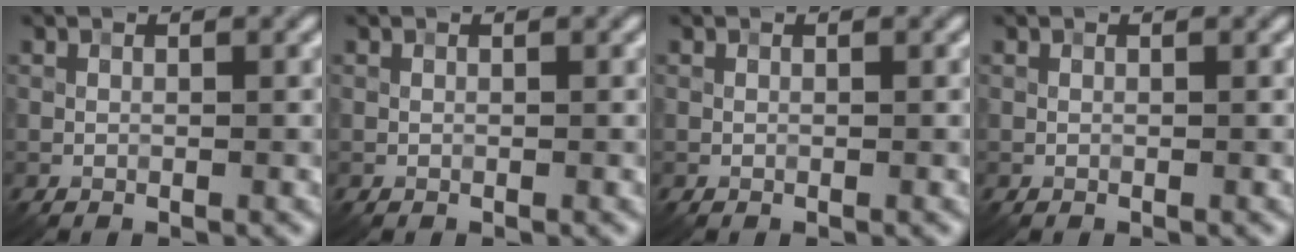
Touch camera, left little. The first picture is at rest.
{"total": 0.0}
{"total": 0.0}
{"total": 0.0}